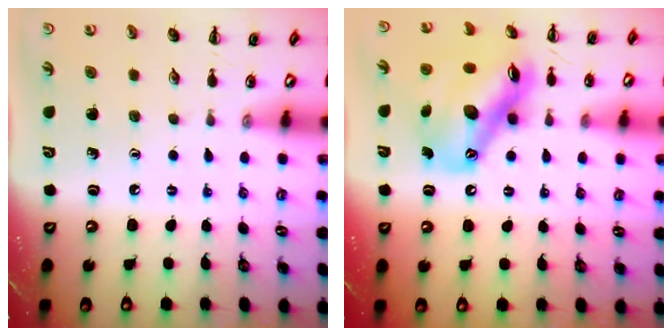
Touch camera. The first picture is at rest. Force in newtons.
{"total": 16.2, "press": 15.7, "slide": 4.0}